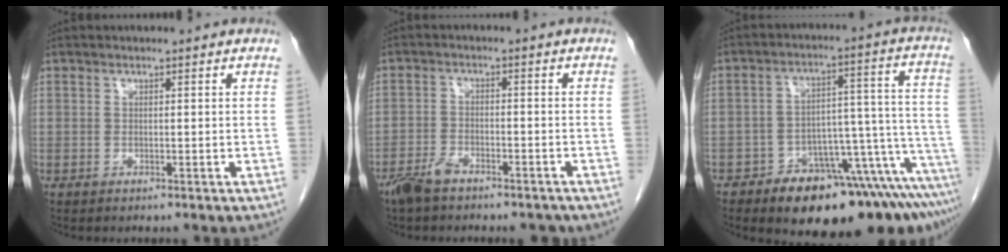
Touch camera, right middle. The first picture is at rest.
{"total": 5.9, "force": [-4.8, 2.2, 2.5], "torque": [-0.048, -0.001, -0.082]}
{"total": 17.7, "force": [-13.3, 4.2, 10.9], "torque": [-0.055, 0.055, -0.185]}